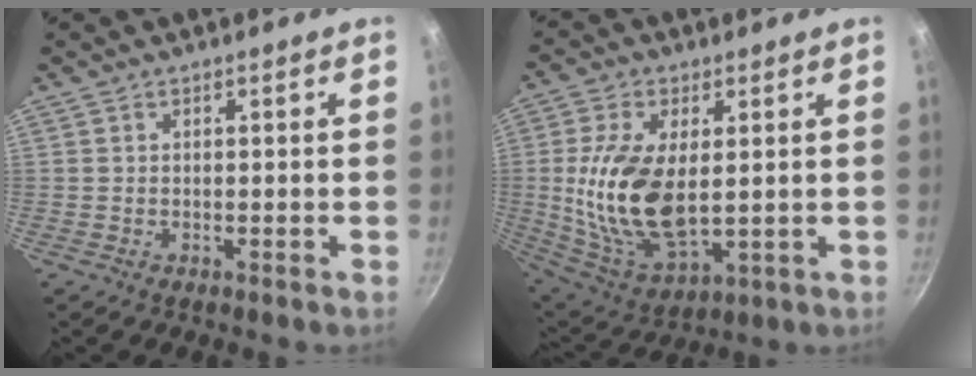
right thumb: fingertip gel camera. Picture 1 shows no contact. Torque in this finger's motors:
{"motor_torque": [1.65, 1.88, 1.82, -0.50, 0.23]}